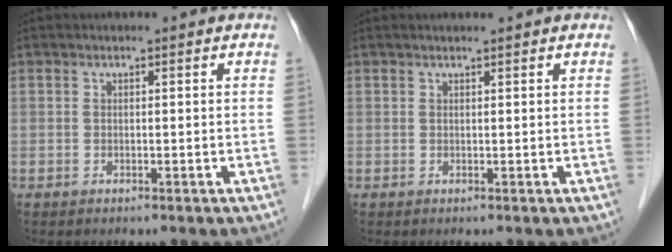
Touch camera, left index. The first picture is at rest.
{"total": 0.7, "force": [0.6, -0.1, 0.3], "torque": [-0.006, 0.004, 0.013]}